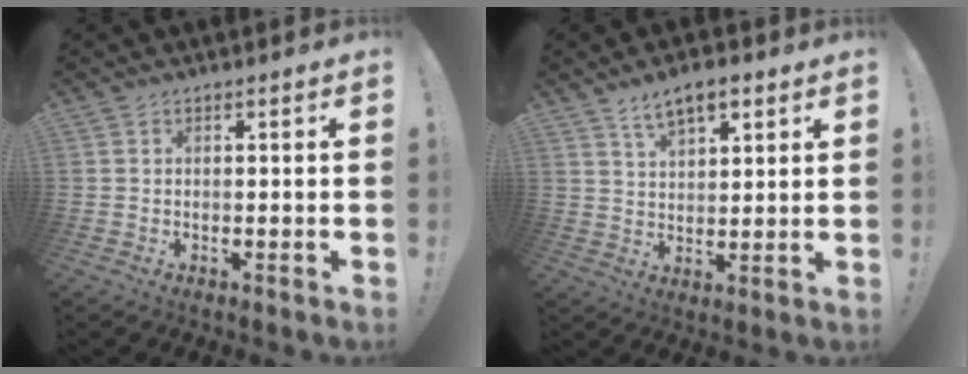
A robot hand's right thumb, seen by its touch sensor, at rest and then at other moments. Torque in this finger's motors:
{"motor_torque": [-0.33, 0.34, -0.01, 0.01, 0.00]}